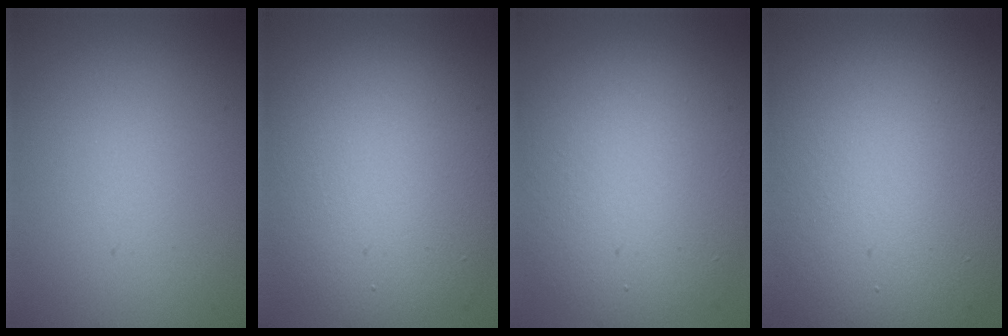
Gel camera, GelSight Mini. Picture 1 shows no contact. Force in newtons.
{"total": 10.7, "press": 10.7, "slide": 0.7}
{"total": 9.1, "press": 9.1, "slide": 0.9}
{"total": 15.0, "press": 15.0, "slide": 0.4}